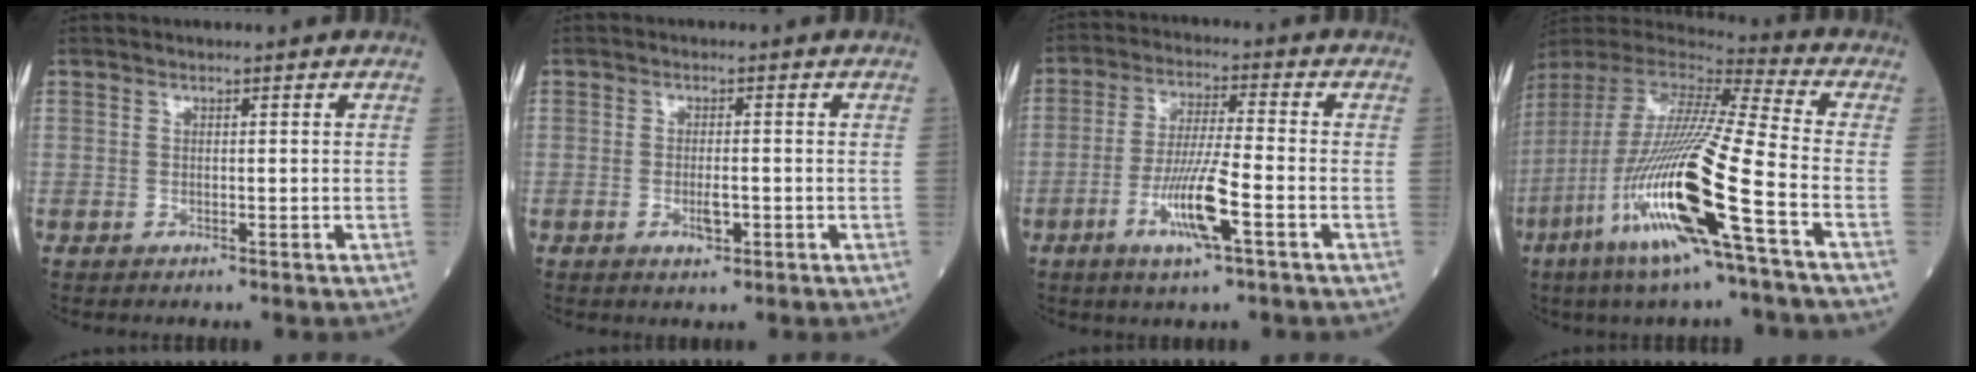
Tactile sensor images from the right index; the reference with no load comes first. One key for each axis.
{"total": 2.3, "fx": -0.8, "fy": 0.7, "fz": 2.0, "tx": -0.038, "ty": 0.000, "tz": -0.008}
{"total": 9.1, "fx": -3.7, "fy": 0.3, "fz": 8.3, "tx": -0.164, "ty": -0.009, "tz": -0.067}
{"total": 23.2, "fx": -8.6, "fy": 0.6, "fz": 21.6, "tx": -0.463, "ty": -0.051, "tz": -0.169}